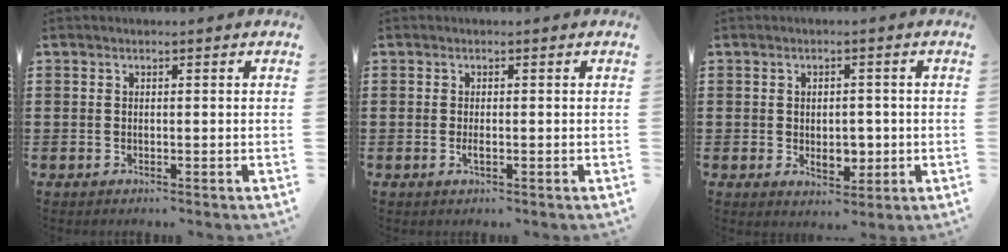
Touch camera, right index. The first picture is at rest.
{"total": 1.1, "force": [-0.3, 0.3, 1.0], "torque": [-0.027, -0.006, -0.007]}
{"total": 4.3, "force": [-0.5, 2.9, 3.1], "torque": [-0.051, 0.006, -0.009]}